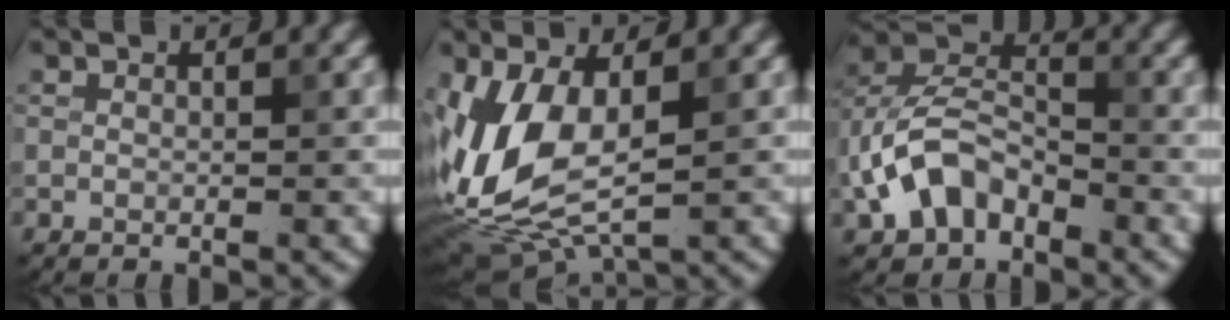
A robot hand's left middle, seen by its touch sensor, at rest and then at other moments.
{"total": 9.3, "force": [-0.7, 4.8, 7.9], "torque": [-0.190, -0.008, -0.017]}
{"total": 6.8, "force": [-3.0, 4.4, 4.2], "torque": [-0.083, 0.009, -0.065]}